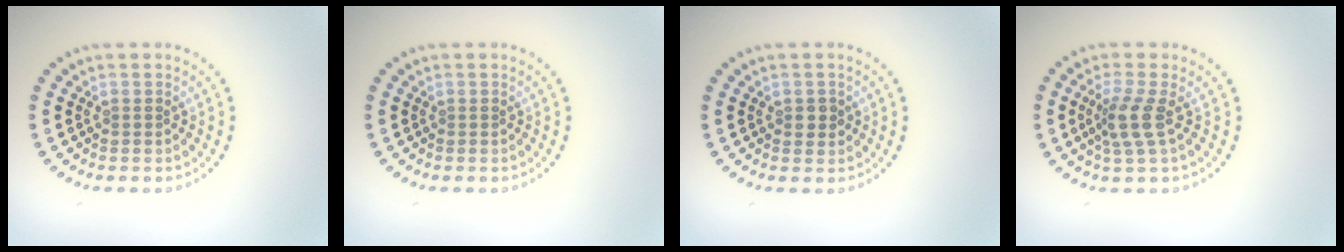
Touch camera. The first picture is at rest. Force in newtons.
{"total": 0.0}
{"total": 1.3, "press": 1.3, "slide": 0.2}
{"total": 2.7, "press": 2.0, "slide": 1.8}